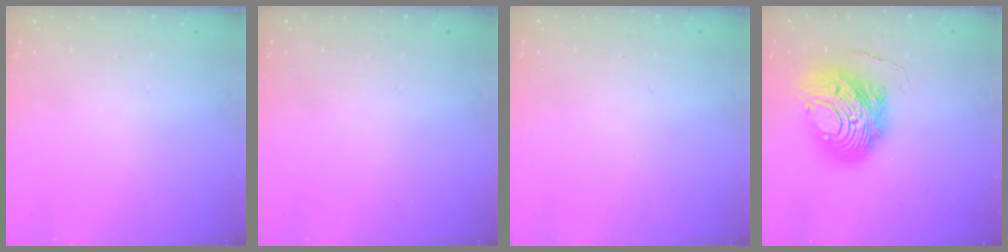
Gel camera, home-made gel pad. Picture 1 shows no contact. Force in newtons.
{"total": 0.0}
{"total": 0.0}
{"total": 14.9, "press": 14.8, "slide": 1.4}